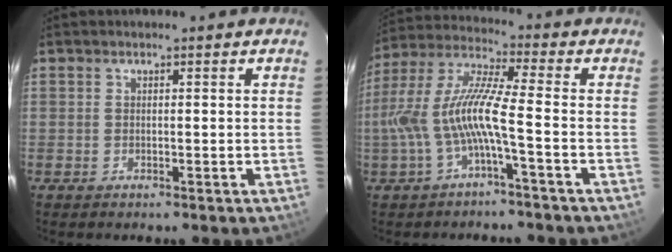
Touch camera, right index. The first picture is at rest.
{"total": 11.3, "force": [-3.3, 0.8, 10.8], "torque": [-0.227, 0.006, -0.062]}